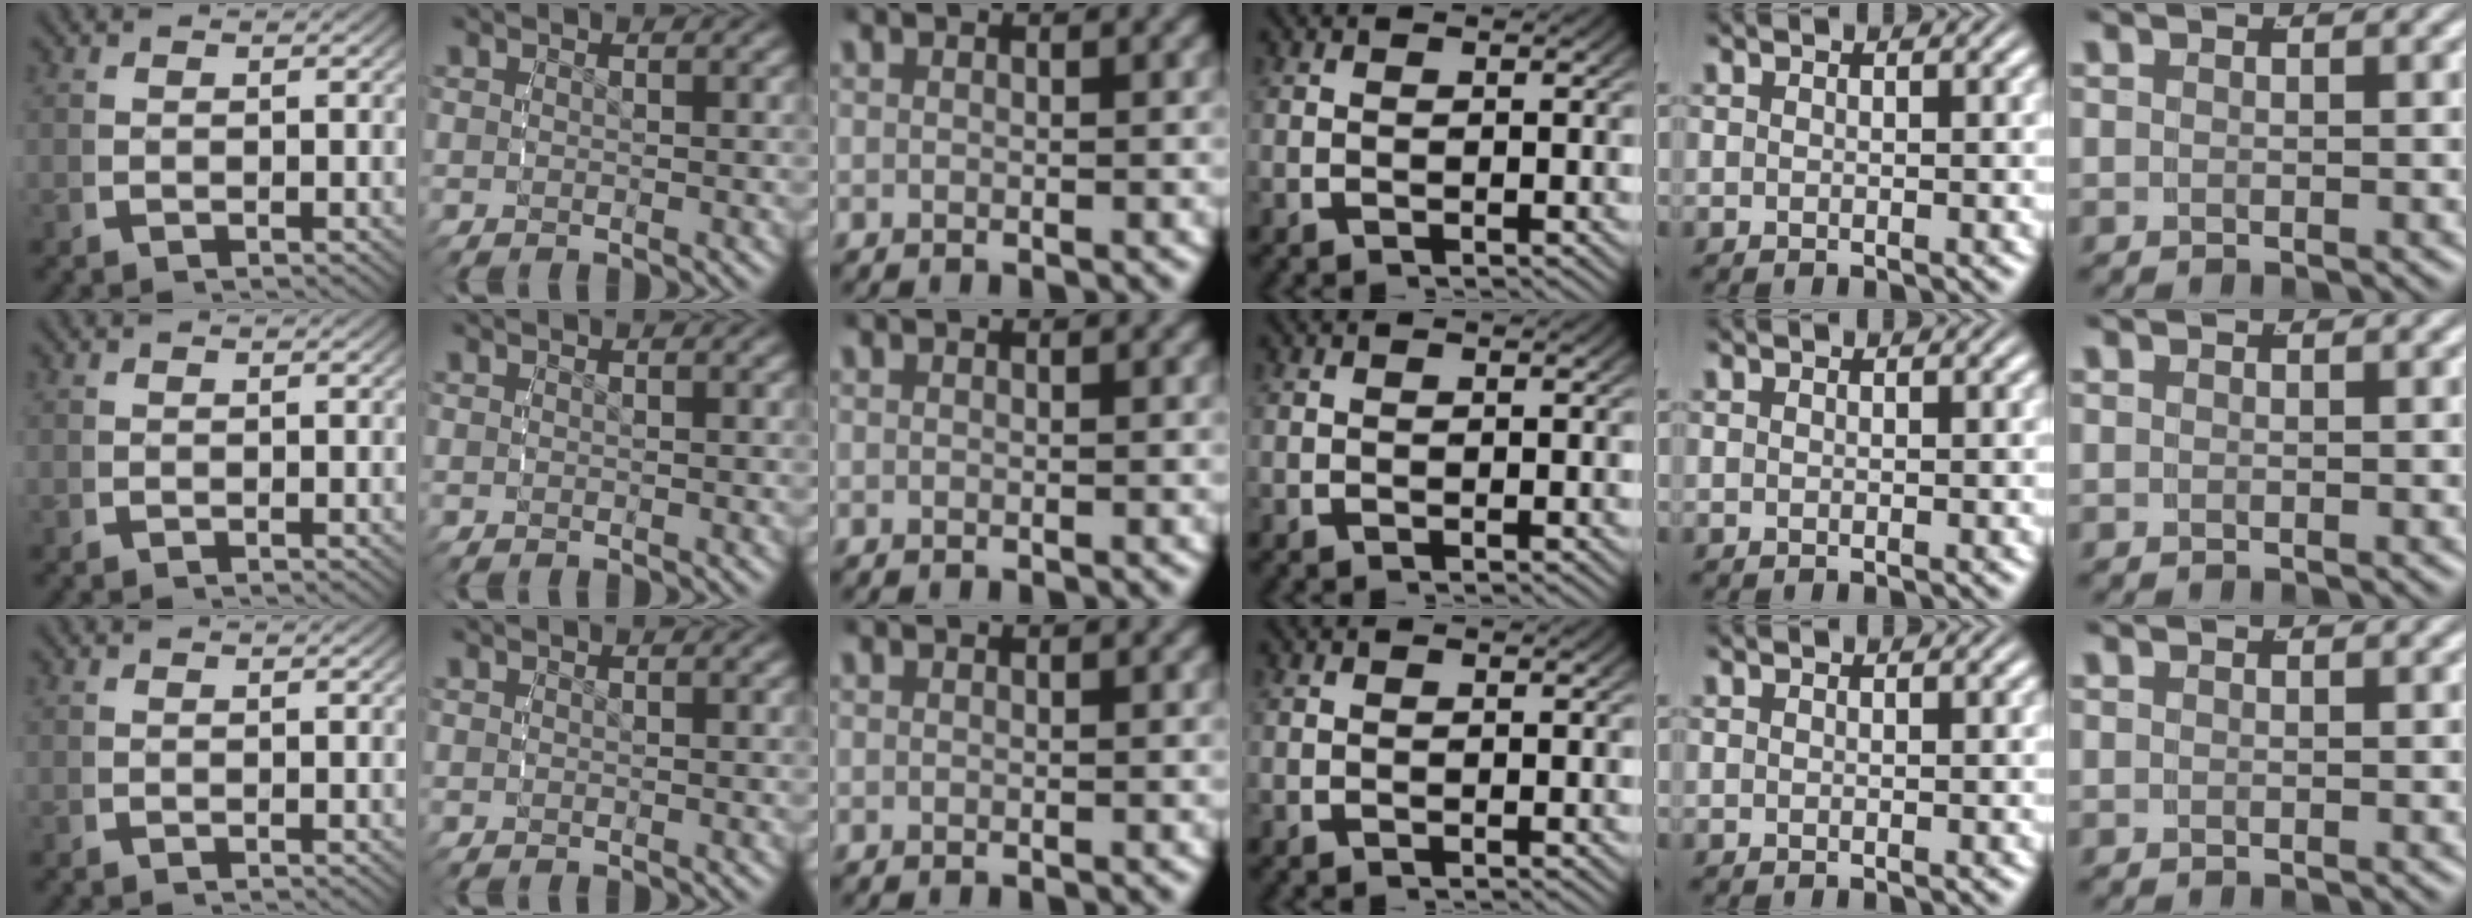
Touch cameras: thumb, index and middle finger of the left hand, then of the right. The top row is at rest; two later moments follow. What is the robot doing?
{"motion": "reach", "object": "string"}